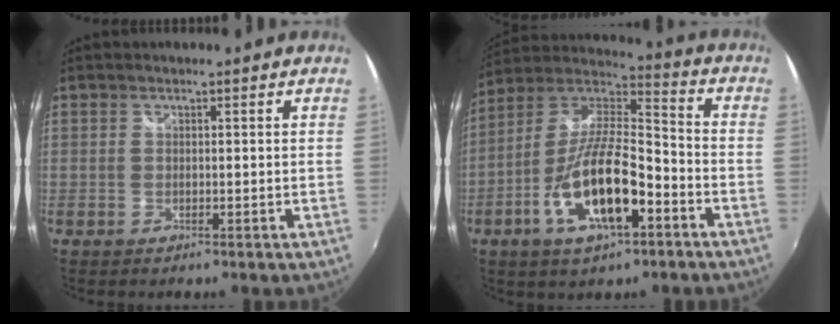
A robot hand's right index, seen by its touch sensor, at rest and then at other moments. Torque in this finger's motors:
{"motor_torque": [1.21, -0.93, 1.05, 0.21]}